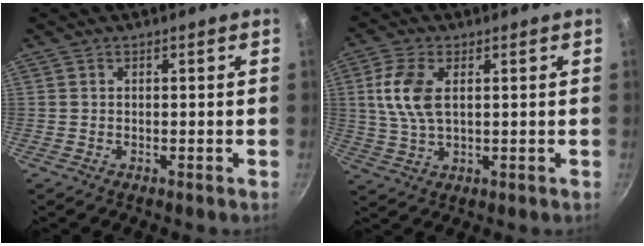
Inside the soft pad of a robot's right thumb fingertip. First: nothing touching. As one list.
[{"total": 8.4, "force": [1.8, 4.5, 6.8], "torque": [-0.142, 0.004, 0.035]}]